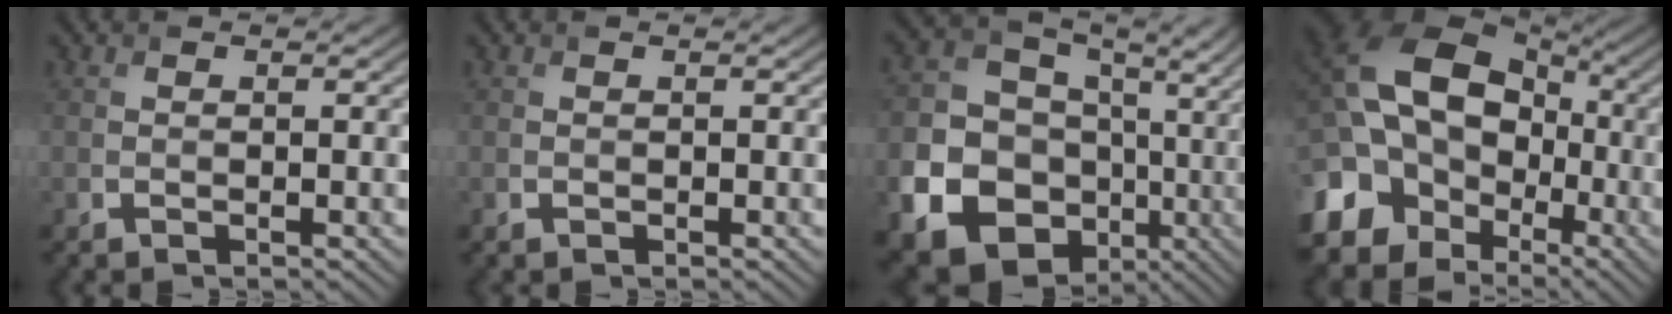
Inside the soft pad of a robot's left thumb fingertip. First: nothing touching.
{"total": 0.0}
{"total": 16.2, "force": [-4.0, 13.8, 7.4], "torque": [-0.184, -0.053, -0.063]}
{"total": 22.0, "force": [-3.2, 17.5, 12.9], "torque": [-0.280, -0.001, -0.087]}